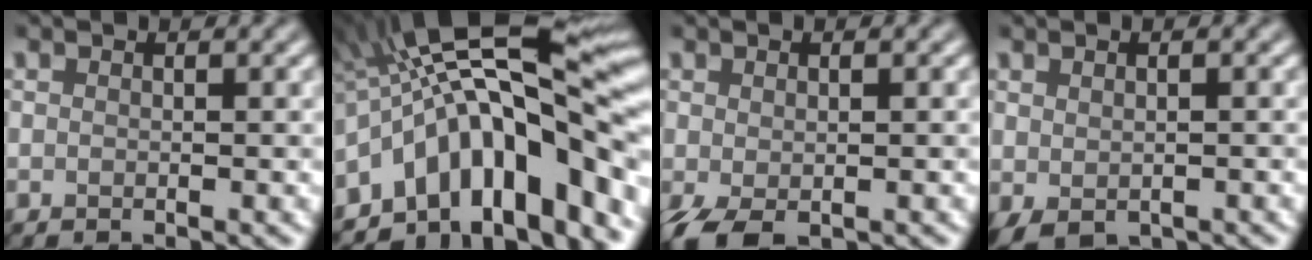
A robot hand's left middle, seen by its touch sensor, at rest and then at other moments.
{"total": 17.2, "force": [-3.7, 6.9, 15.3], "torque": [-0.213, 0.036, -0.073]}
{"total": 2.9, "force": [-1.5, 1.0, 2.3], "torque": [-0.053, -0.007, -0.027]}
{"total": 1.9, "force": [-0.8, 1.1, 1.4], "torque": [-0.031, -0.010, -0.007]}